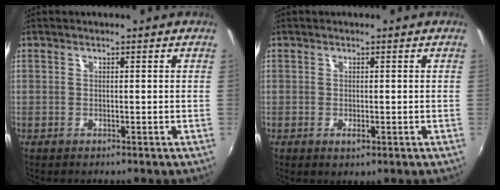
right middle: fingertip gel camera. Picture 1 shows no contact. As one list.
[{"total": 1.5, "force": [-0.4, 0.7, 1.3], "torque": [-0.023, -0.003, -0.004]}]